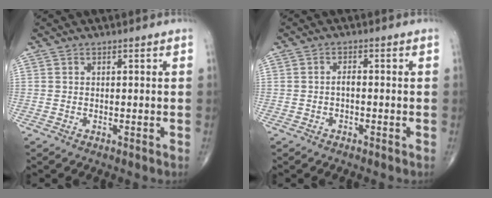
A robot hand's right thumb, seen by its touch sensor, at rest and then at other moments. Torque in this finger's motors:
{"motor_torque": [0.57, 0.31, 0.09, -0.20, -0.03]}